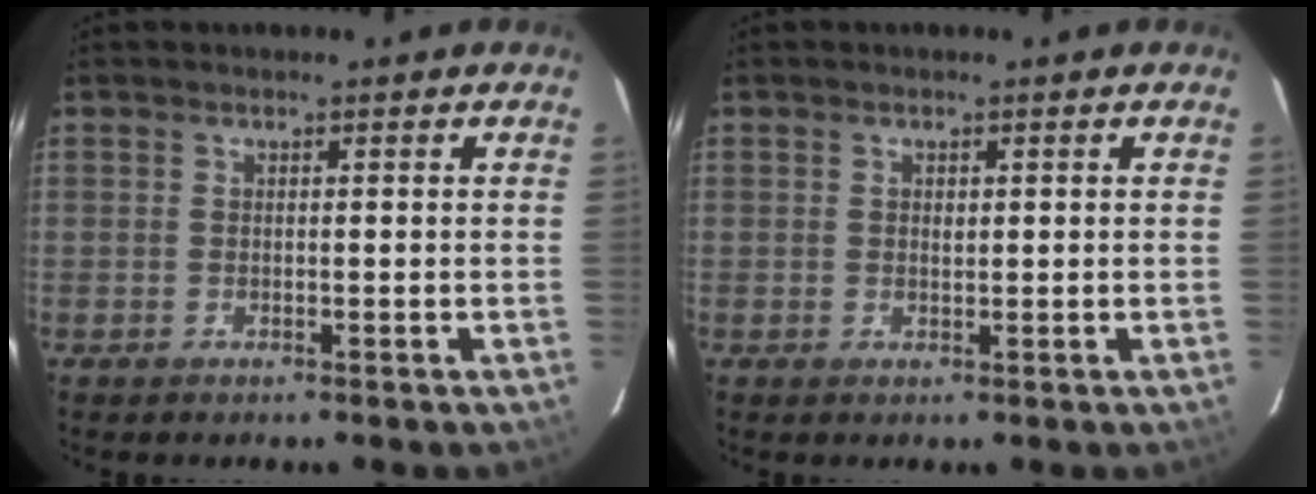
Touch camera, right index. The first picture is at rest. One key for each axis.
{"total": 0.9, "fx": 0.2, "fy": 0.6, "fz": 0.7, "tx": -0.012, "ty": 0.002, "tz": 0.004}